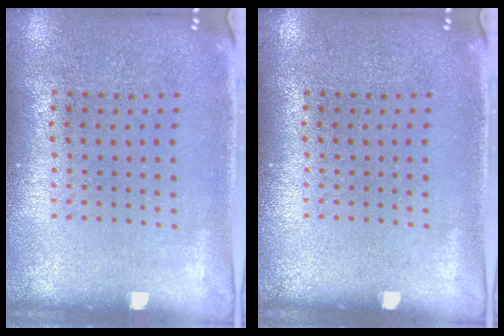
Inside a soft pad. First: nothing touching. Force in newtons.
{"total": 0.0}